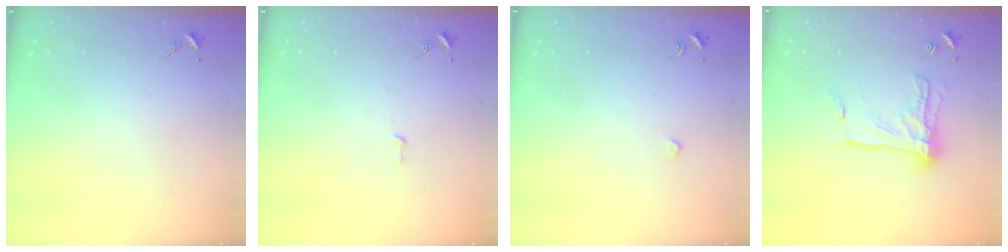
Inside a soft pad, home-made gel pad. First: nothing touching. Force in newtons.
{"total": 3.0, "press": 3.0, "slide": 0.2}
{"total": 2.6, "press": 2.6, "slide": 0.1}
{"total": 15.9, "press": 15.9, "slide": 1.2}